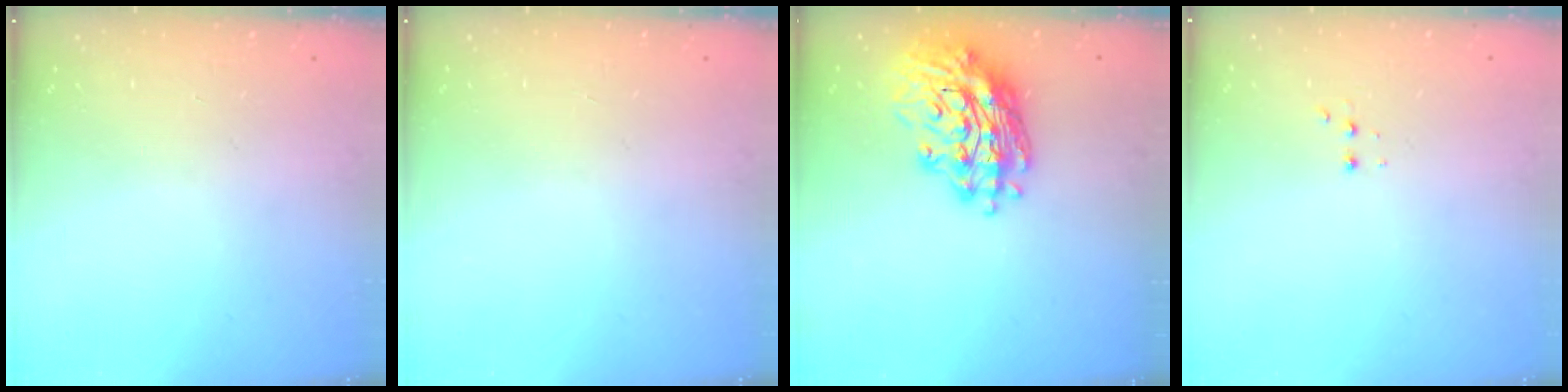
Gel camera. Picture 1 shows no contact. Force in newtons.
{"total": 0.0}
{"total": 18.1, "press": 17.6, "slide": 4.0}
{"total": 2.4, "press": 2.2, "slide": 0.9}